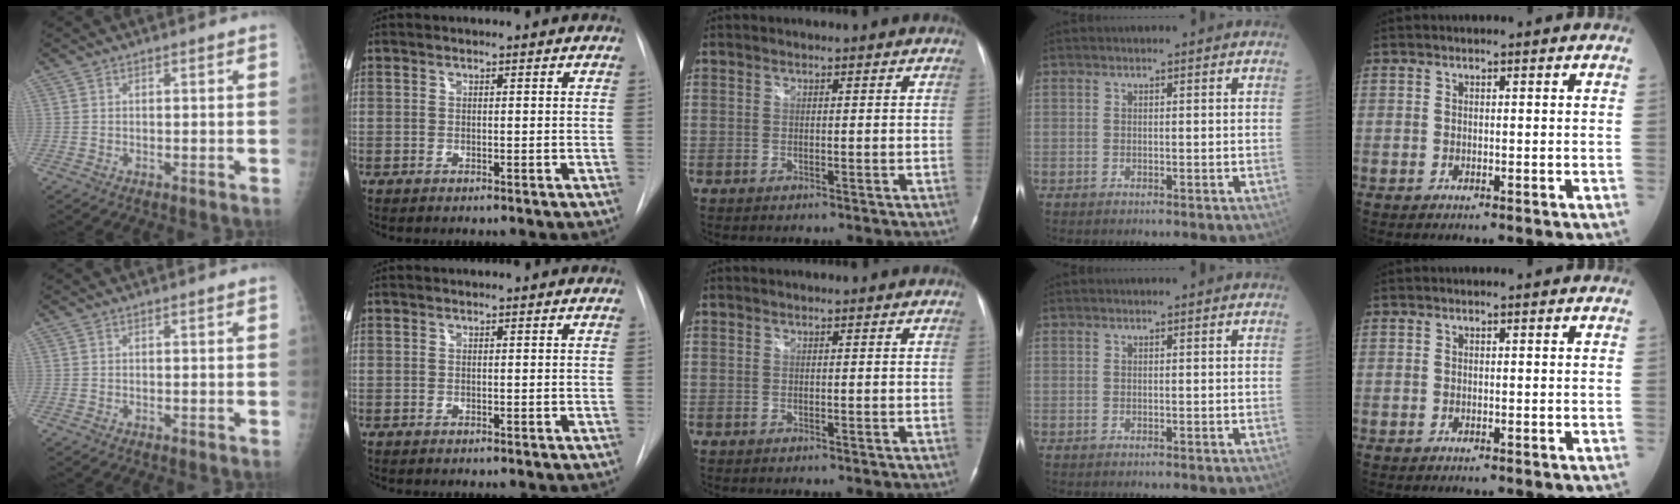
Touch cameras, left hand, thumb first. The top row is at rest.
{}